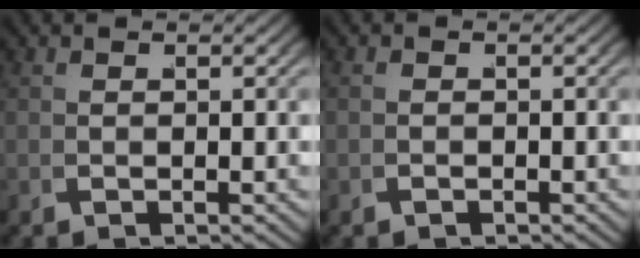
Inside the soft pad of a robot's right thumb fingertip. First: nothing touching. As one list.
[{"total": 0.6, "force": [-0.5, 0.2, -0.1], "torque": [0.004, -0.004, -0.008]}]